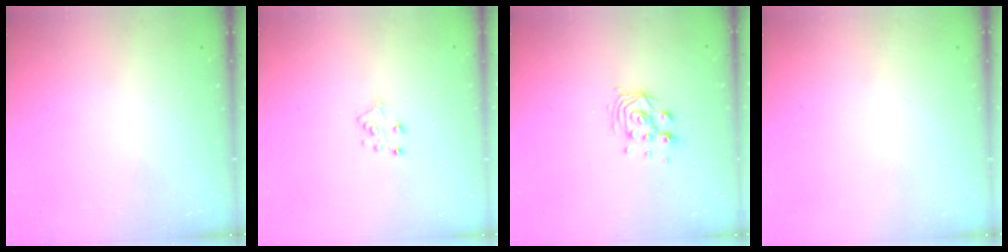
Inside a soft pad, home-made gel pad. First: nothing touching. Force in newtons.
{"total": 6.3, "press": 6.3, "slide": 0.3}
{"total": 8.2, "press": 8.1, "slide": 0.5}
{"total": 0.0}